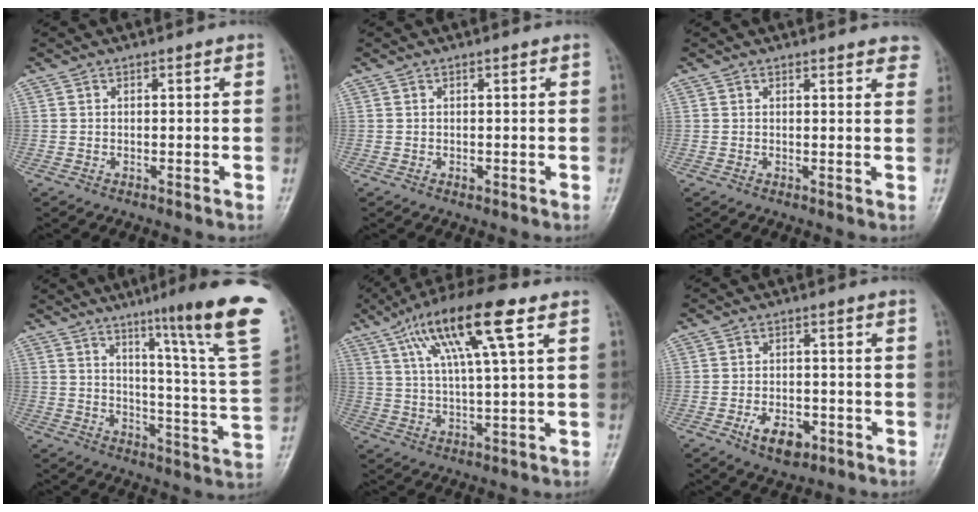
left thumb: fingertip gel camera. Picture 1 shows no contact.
{"total": 0.7, "force": [0.1, 0.4, 0.5], "torque": [-0.007, -0.001, 0.004]}
{"total": 4.2, "force": [3.8, 1.3, 1.3], "torque": [0.007, -0.014, 0.030]}
{"total": 21.8, "force": [13.0, 0.9, 17.5], "torque": [-0.220, -0.073, 0.177]}
{"total": 15.4, "force": [6.9, 2.8, 13.4], "torque": [-0.250, 0.000, 0.120]}
{"total": 5.9, "force": [-2.7, 3.5, 4.0], "torque": [-0.057, 0.009, -0.038]}